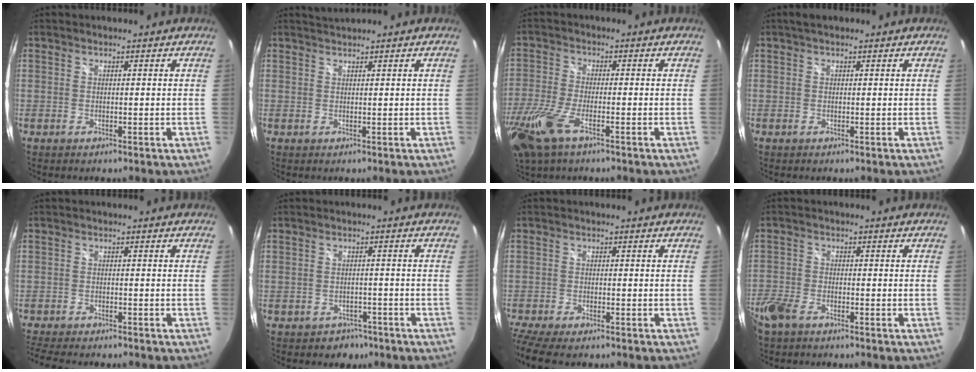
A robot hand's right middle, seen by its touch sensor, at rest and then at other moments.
{"total": 1.2, "force": [1.1, -0.3, 0.1], "torque": [0.002, 0.002, 0.021]}
{"total": 12.0, "force": [-6.7, 4.1, 9.0], "torque": [-0.220, -0.035, -0.134]}
{"total": 2.3, "force": [1.5, 1.0, 1.4], "torque": [-0.023, 0.008, 0.020]}
{"total": 7.5, "force": [-6.7, 0.9, 3.3], "torque": [-0.082, -0.025, -0.113]}
{"total": 3.7, "force": [-2.4, 2.7, 0.4], "torque": [-0.012, 0.006, -0.029]}
{"total": 6.8, "force": [-5.7, 0.9, 3.7], "torque": [-0.098, -0.037, -0.105]}
{"total": 6.4, "force": [-4.6, 2.7, 3.5], "torque": [-0.099, -0.013, -0.095]}